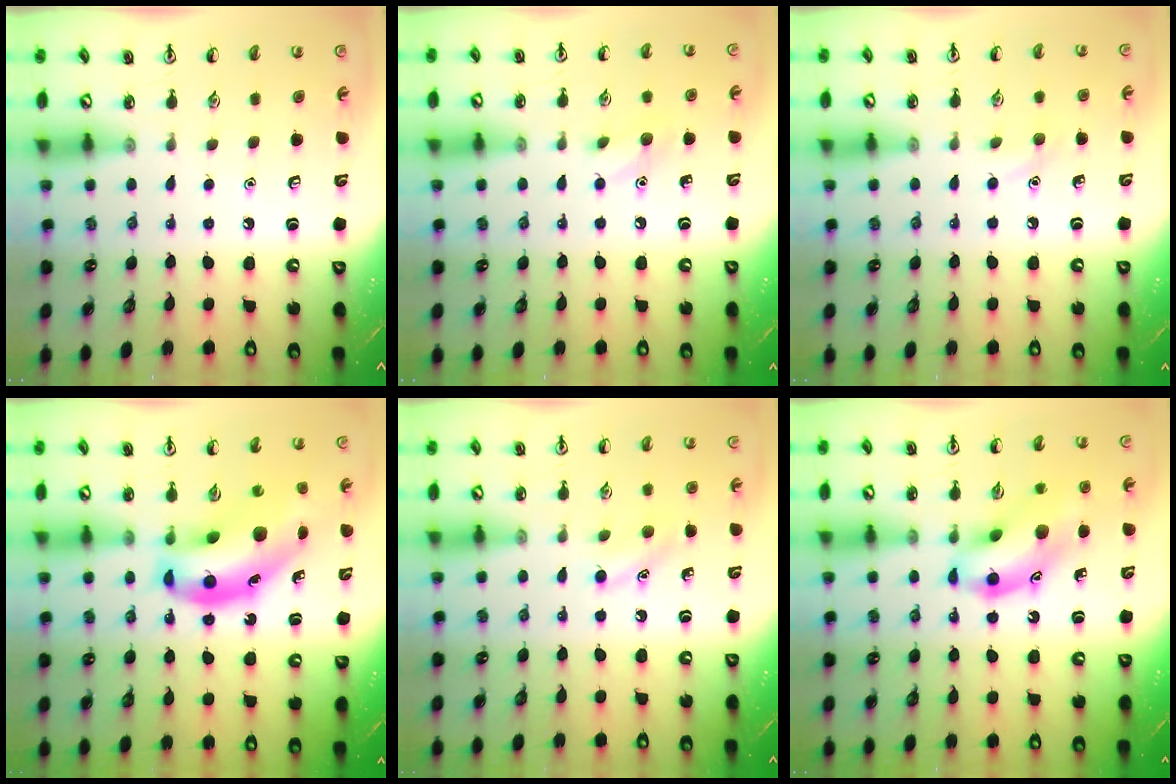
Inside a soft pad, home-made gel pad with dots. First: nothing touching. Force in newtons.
{"total": 6.4, "press": 6.3, "slide": 1.4}
{"total": 5.3, "press": 5.1, "slide": 1.4}
{"total": 15.6, "press": 15.0, "slide": 4.3}
{"total": 7.7, "press": 7.5, "slide": 1.7}
{"total": 13.0, "press": 12.7, "slide": 2.4}